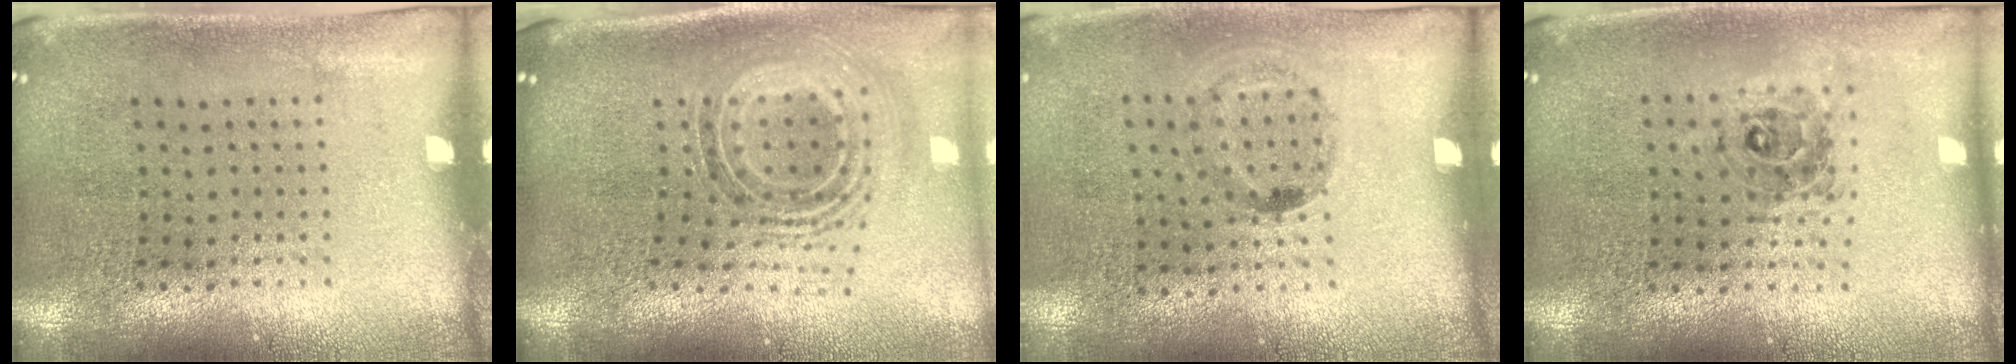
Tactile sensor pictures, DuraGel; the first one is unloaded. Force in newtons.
{"total": 1.6, "press": 1.3, "slide": 0.9}
{"total": 1.3, "press": 0.7, "slide": 1.1}
{"total": 0.7, "press": 0.7, "slide": 0.1}